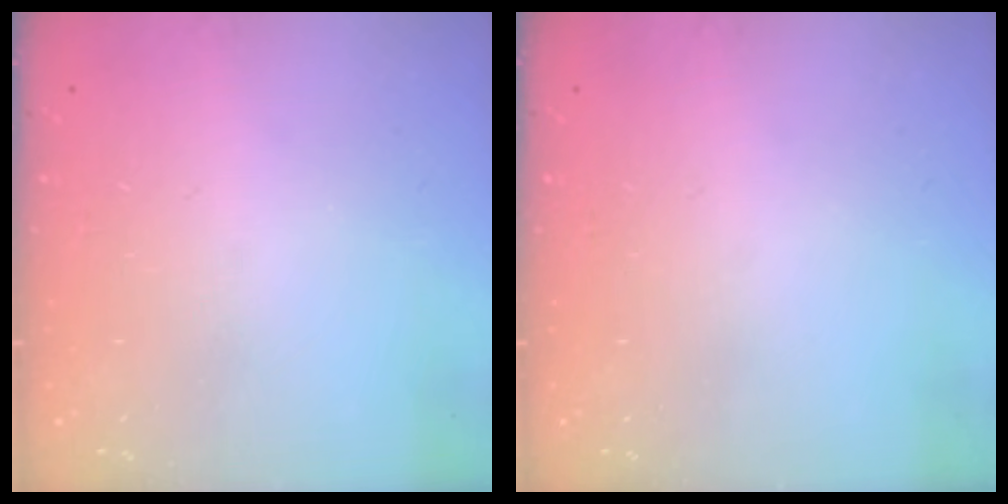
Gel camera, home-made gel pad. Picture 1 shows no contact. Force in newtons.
{"total": 0.0}